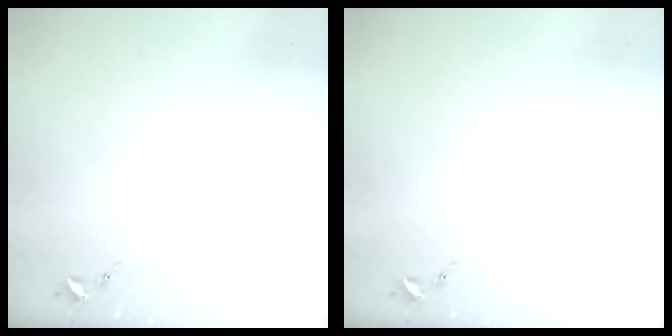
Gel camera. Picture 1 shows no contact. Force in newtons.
{"total": 0.0}